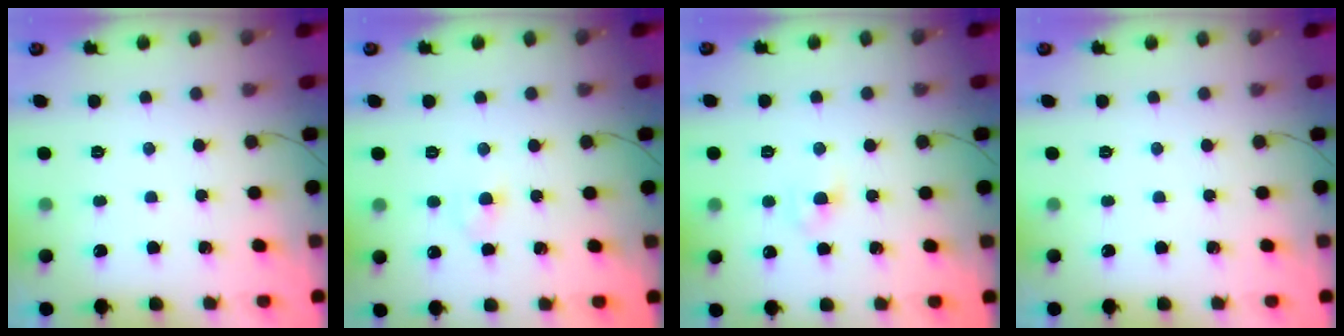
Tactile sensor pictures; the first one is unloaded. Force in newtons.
{"total": 2.9, "press": 2.7, "slide": 1.2}
{"total": 2.6, "press": 2.5, "slide": 0.8}
{"total": 0.0}